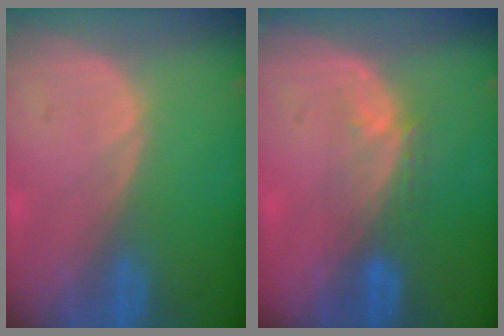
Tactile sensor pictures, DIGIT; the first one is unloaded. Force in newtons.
{"total": 3.8, "press": 3.4, "slide": 1.6}